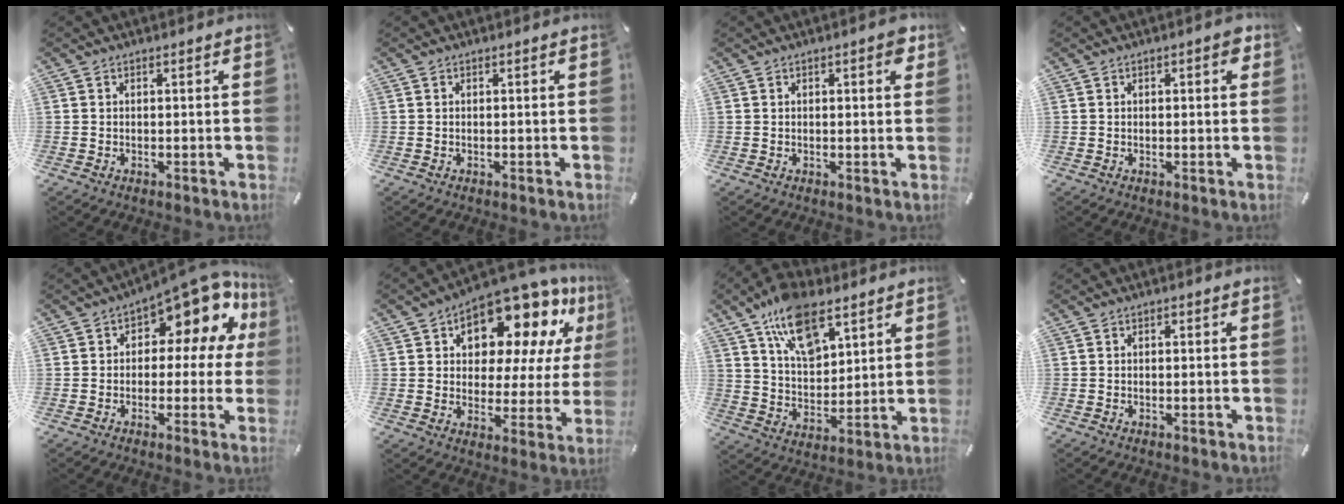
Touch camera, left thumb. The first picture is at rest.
{"total": 0.0}
{"total": 2.5, "force": [0.9, 0.9, 2.2], "torque": [-0.021, -0.005, 0.008]}
{"total": 2.0, "force": [0.6, 0.9, 1.8], "torque": [-0.020, 0.000, 0.004]}
{"total": 13.6, "force": [7.3, 6.7, 9.4], "torque": [-0.123, -0.060, 0.124]}
{"total": 15.7, "force": [10.9, 7.9, 8.0], "torque": [-0.126, -0.091, 0.184]}
{"total": 14.6, "force": [9.0, 7.8, 8.5], "torque": [-0.147, -0.035, 0.164]}
{"total": 0.0}